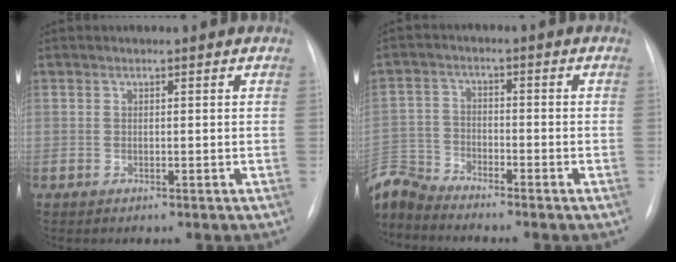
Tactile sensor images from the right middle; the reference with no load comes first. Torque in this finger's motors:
{"motor_torque": [-0.06, -0.02, 0.02, 0.02]}